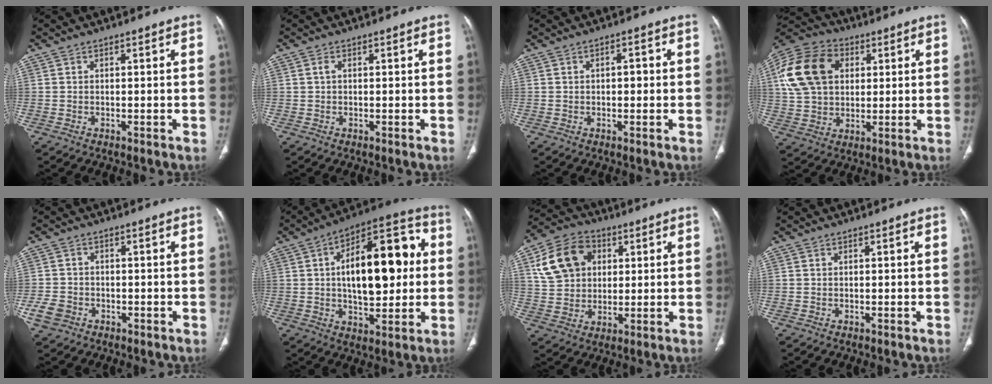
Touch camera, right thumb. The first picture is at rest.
{"total": 0.8, "force": [0.2, 0.6, 0.6], "torque": [-0.014, 0.004, 0.003]}
{"total": 2.0, "force": [0.1, 1.1, 1.6], "torque": [-0.018, 0.007, -0.002]}
{"total": 18.5, "force": [4.7, 13.5, 11.7], "torque": [-0.228, 0.015, 0.085]}
{"total": 4.4, "force": [-1.8, 3.6, 1.8], "torque": [-0.034, 0.014, -0.029]}
{"total": 21.2, "force": [2.5, 10.3, 18.4], "torque": [-0.245, 0.027, 0.033]}
{"total": 13.8, "force": [4.4, 10.7, 7.5], "torque": [-0.121, 0.008, 0.078]}
{"total": 0.0}